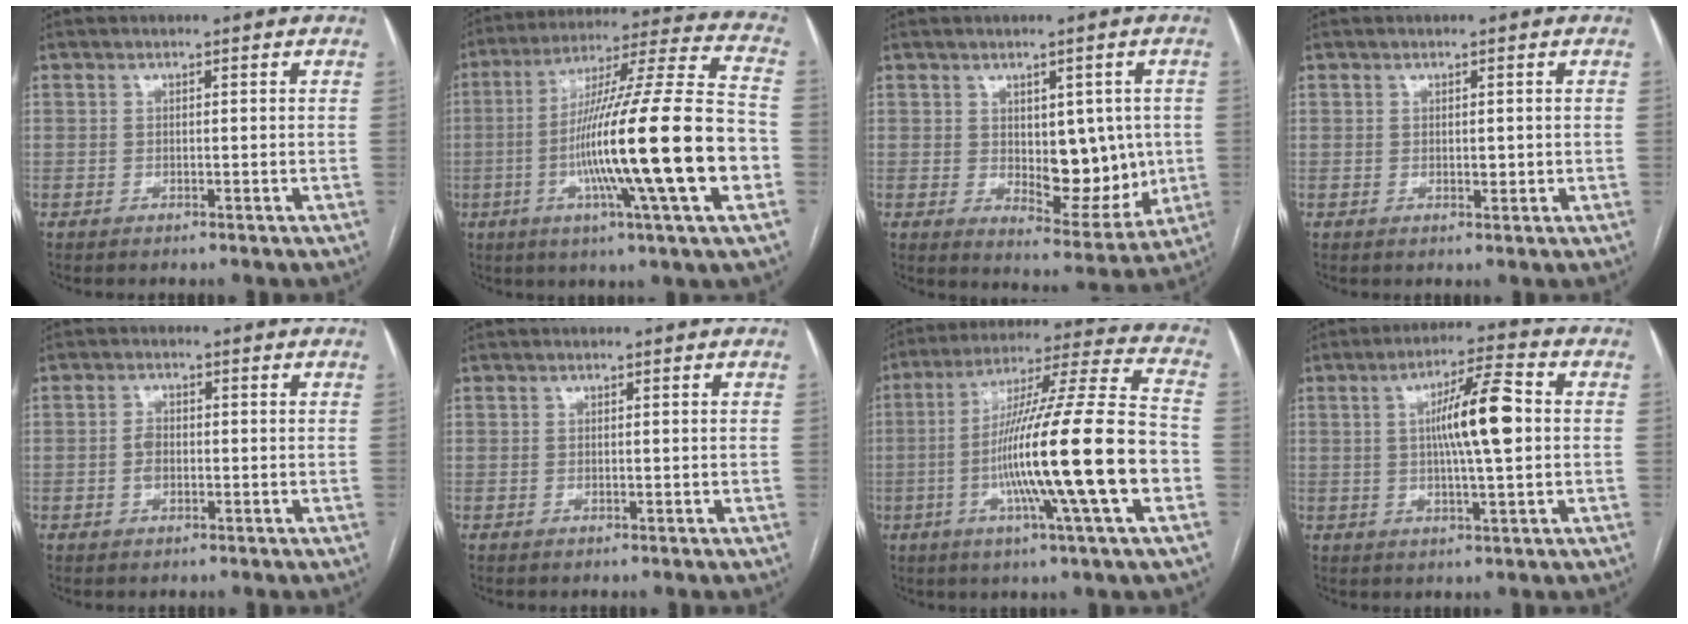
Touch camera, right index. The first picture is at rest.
{"total": 24.8, "force": [-5.6, -0.3, 24.1], "torque": [-0.386, -0.016, -0.109]}
{"total": 10.1, "force": [0.1, 5.1, 8.7], "torque": [-0.104, -0.004, 0.021]}
{"total": 1.4, "force": [0.0, 0.8, 1.1], "torque": [-0.014, -0.002, 0.002]}
{"total": 2.2, "force": [-0.4, 1.4, 1.6], "torque": [-0.032, 0.003, -0.009]}
{"total": 0.0}
{"total": 22.2, "force": [-5.1, -0.8, 21.6], "torque": [-0.364, -0.011, -0.099]}
{"total": 10.0, "force": [0.9, 0.9, 9.9], "torque": [-0.172, 0.010, 0.015]}